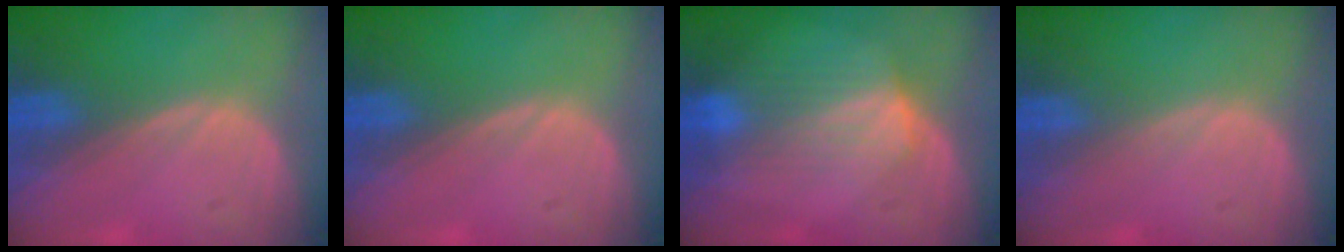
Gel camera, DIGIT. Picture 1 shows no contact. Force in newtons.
{"total": 0.0}
{"total": 7.1, "press": 6.4, "slide": 3.1}
{"total": 0.0}